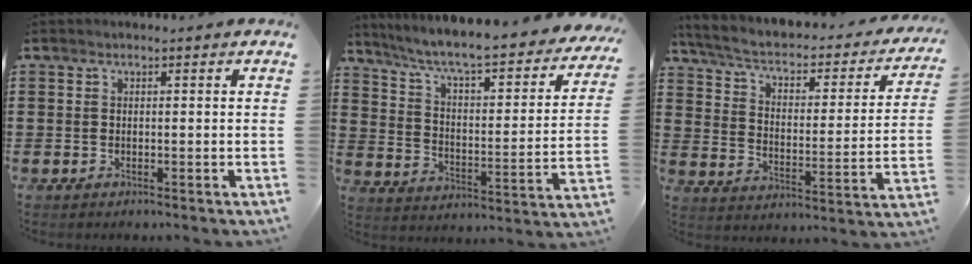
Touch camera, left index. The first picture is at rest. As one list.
[{"total": 6.5, "force": [5.4, 0.2, 3.7], "torque": [-0.095, -0.049, 0.083]}, {"total": 3.7, "force": [2.3, 1.4, 2.5], "torque": [-0.061, -0.023, 0.030]}]